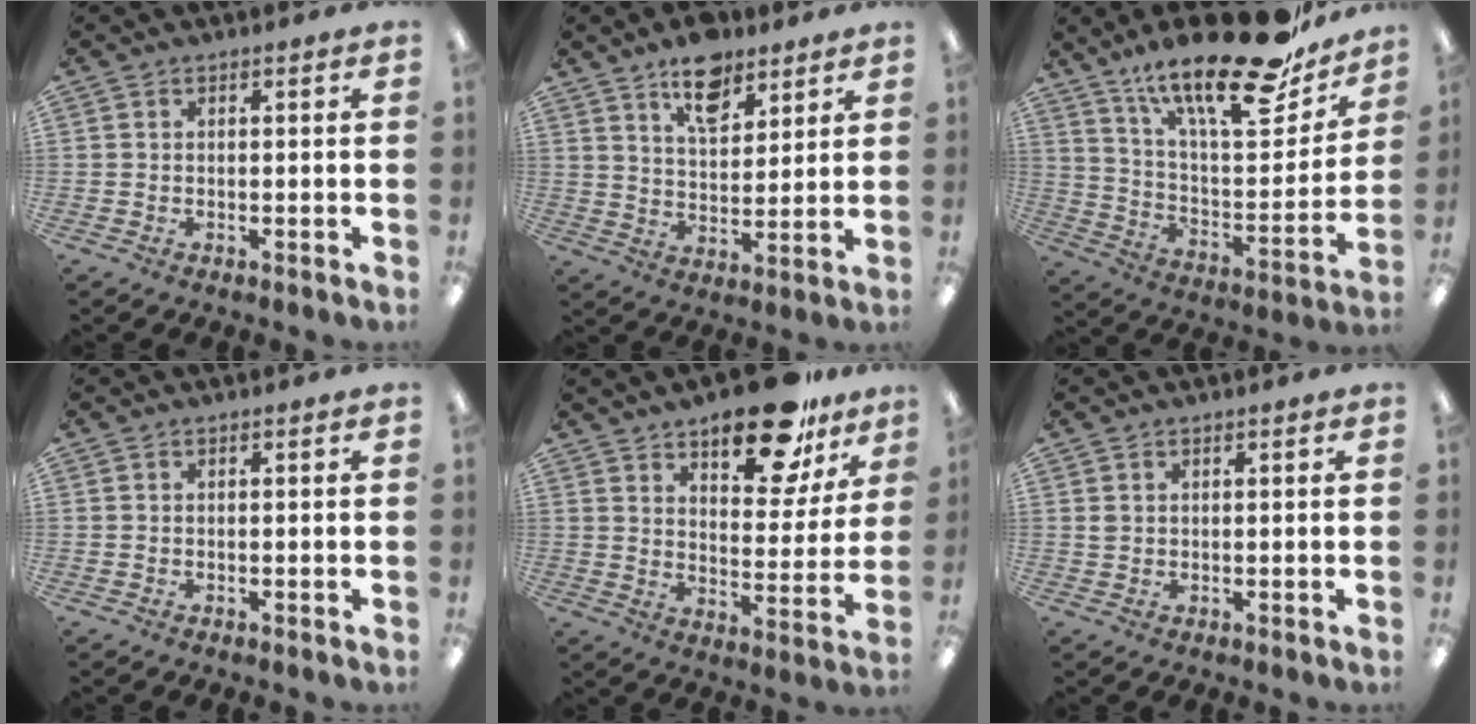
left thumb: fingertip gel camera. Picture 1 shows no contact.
{"total": 10.9, "force": [7.8, 5.6, 5.2], "torque": [-0.068, -0.038, 0.137]}
{"total": 25.8, "force": [18.4, 7.7, 16.3], "torque": [-0.247, -0.118, 0.302]}
{"total": 0.0}
{"total": 17.7, "force": [12.9, 7.1, 9.9], "torque": [-0.132, -0.073, 0.214]}
{"total": 1.1, "force": [0.7, 0.8, 0.4], "torque": [-0.009, 0.003, 0.013]}